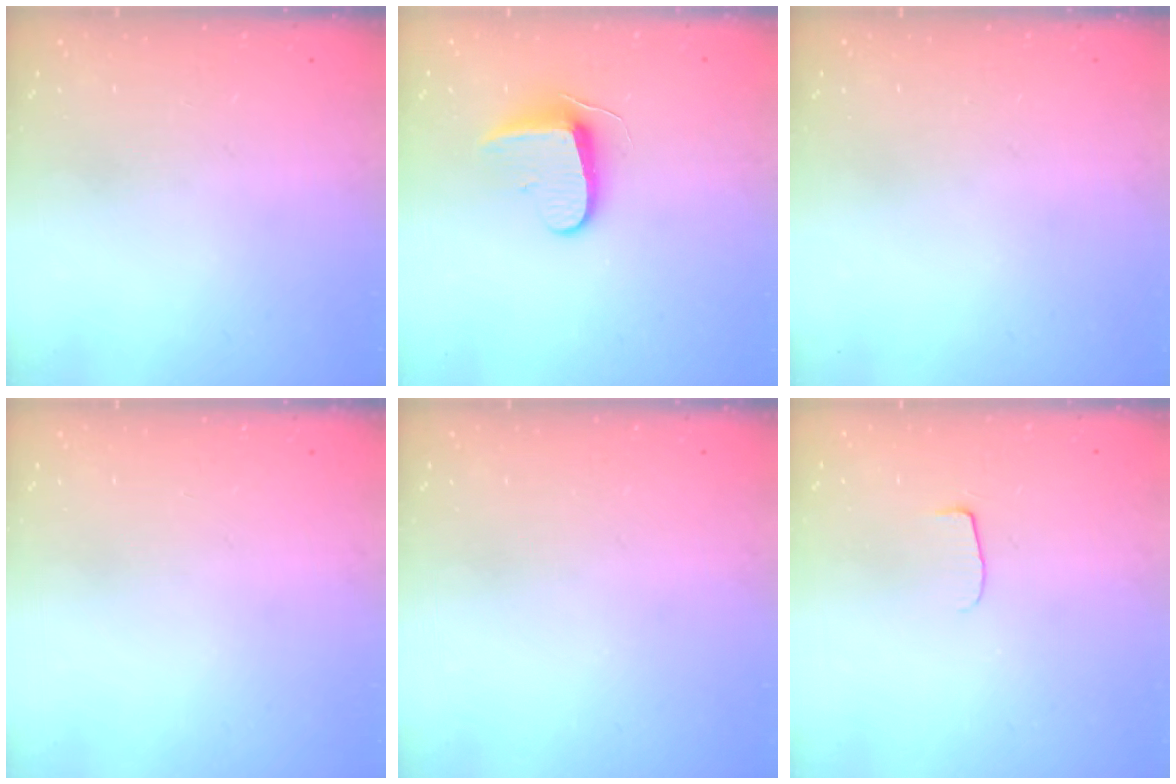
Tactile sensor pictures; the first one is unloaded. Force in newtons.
{"total": 9.4, "press": 9.3, "slide": 0.9}
{"total": 0.0}
{"total": 0.0}
{"total": 0.0}
{"total": 5.1, "press": 5.0, "slide": 0.6}